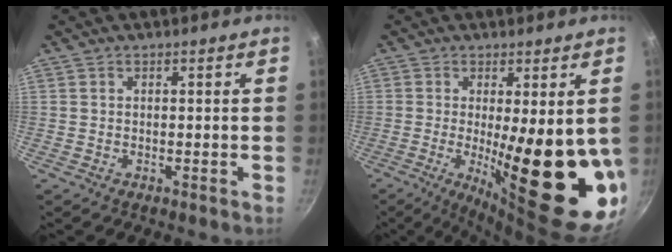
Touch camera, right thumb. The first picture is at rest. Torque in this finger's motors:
{"motor_torque": [-0.30, 2.41, 2.76, -0.01, 0.22]}